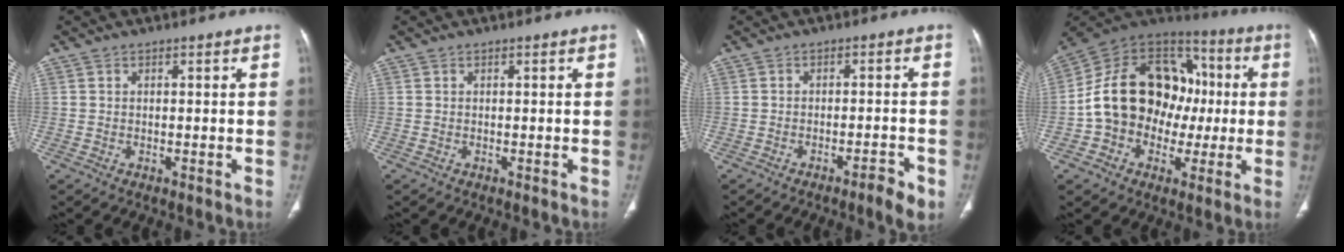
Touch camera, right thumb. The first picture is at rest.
{"total": 0.0}
{"total": 4.1, "force": [-2.4, 0.8, 3.2], "torque": [-0.047, 0.014, -0.035]}
{"total": 21.2, "force": [-0.9, 16.6, 13.2], "torque": [-0.185, 0.050, -0.016]}